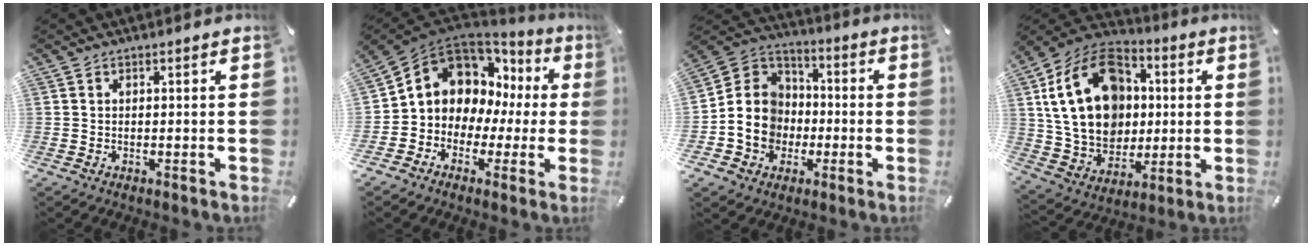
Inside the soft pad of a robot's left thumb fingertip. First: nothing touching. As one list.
[{"total": 9.4, "force": [2.3, 8.6, 2.9], "torque": [-0.068, -0.030, 0.051]}, {"total": 12.5, "force": [-3.1, 11.5, 3.9], "torque": [-0.096, 0.012, -0.057]}, {"total": 23.1, "force": [3.1, 18.1, 13.9], "torque": [-0.271, 0.004, 0.059]}]